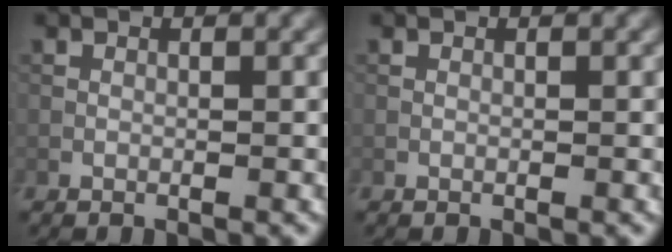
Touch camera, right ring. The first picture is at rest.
{"total": 0.0}